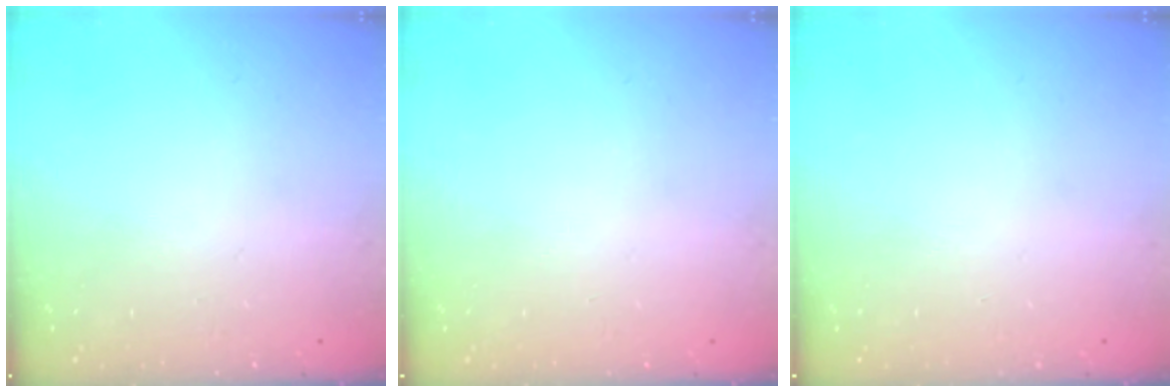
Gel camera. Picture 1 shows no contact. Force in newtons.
{"total": 0.0}
{"total": 0.0}